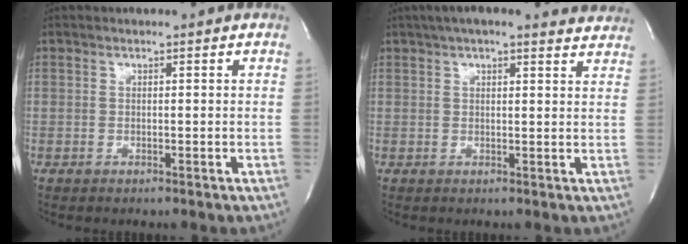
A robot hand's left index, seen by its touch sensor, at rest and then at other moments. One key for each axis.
{"total": 13.3, "fx": 11.8, "fy": 2.6, "fz": 5.6, "tx": -0.073, "ty": 0.027, "tz": 0.138}